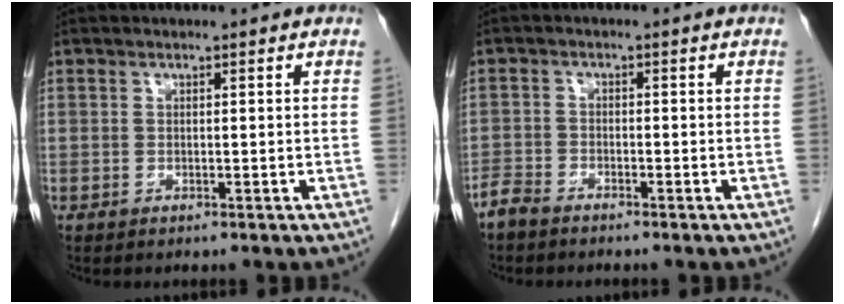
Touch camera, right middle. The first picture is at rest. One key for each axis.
{"total": 2.7, "fx": -2.5, "fy": 0.8, "fz": 0.7, "tx": -0.014, "ty": -0.003, "tz": -0.047}